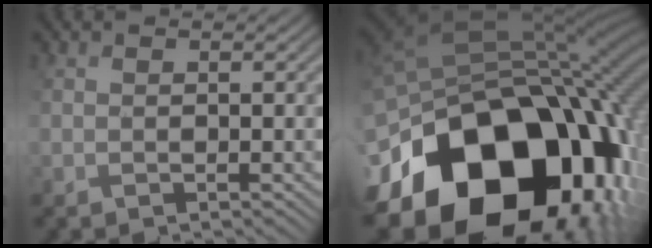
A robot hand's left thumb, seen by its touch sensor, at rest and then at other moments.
{"total": 21.6, "force": [-8.5, 15.5, 12.4], "torque": [-0.262, -0.039, -0.117]}